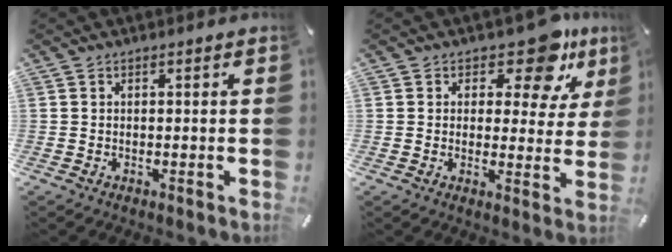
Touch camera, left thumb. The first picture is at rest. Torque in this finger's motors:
{"motor_torque": [0.60, 0.05, 0.02, 0.10, -0.07]}